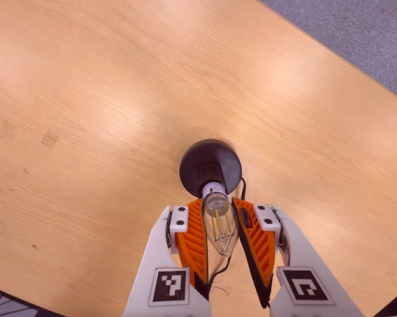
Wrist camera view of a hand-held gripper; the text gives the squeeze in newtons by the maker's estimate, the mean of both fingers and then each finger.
{"total": 13.6, "left": 14.3, "right": 12.9}